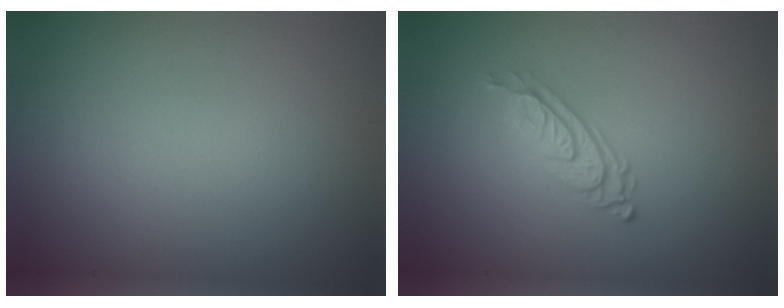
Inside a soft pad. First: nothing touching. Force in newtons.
{"total": 2.8, "press": 2.0, "slide": 2.0}